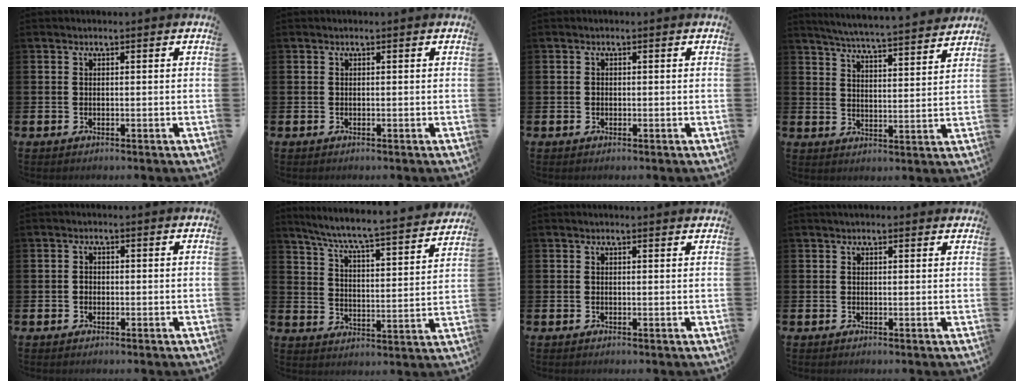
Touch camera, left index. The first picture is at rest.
{"total": 0.0}
{"total": 0.5, "force": [0.0, 0.5, 0.1], "torque": [0.001, 0.003, -0.003]}
{"total": 5.9, "force": [5.8, -0.3, 1.1], "torque": [-0.032, -0.049, 0.098]}
{"total": 1.0, "force": [-0.2, 0.9, 0.4], "torque": [0.004, 0.001, -0.008]}
{"total": 6.8, "force": [6.3, 0.0, 2.4], "torque": [-0.078, -0.055, 0.104]}
{"total": 0.7, "force": [0.7, -0.1, 0.1], "torque": [0.012, -0.006, 0.009]}
{"total": 1.2, "force": [1.1, 0.3, 0.4], "torque": [0.000, 0.001, 0.018]}